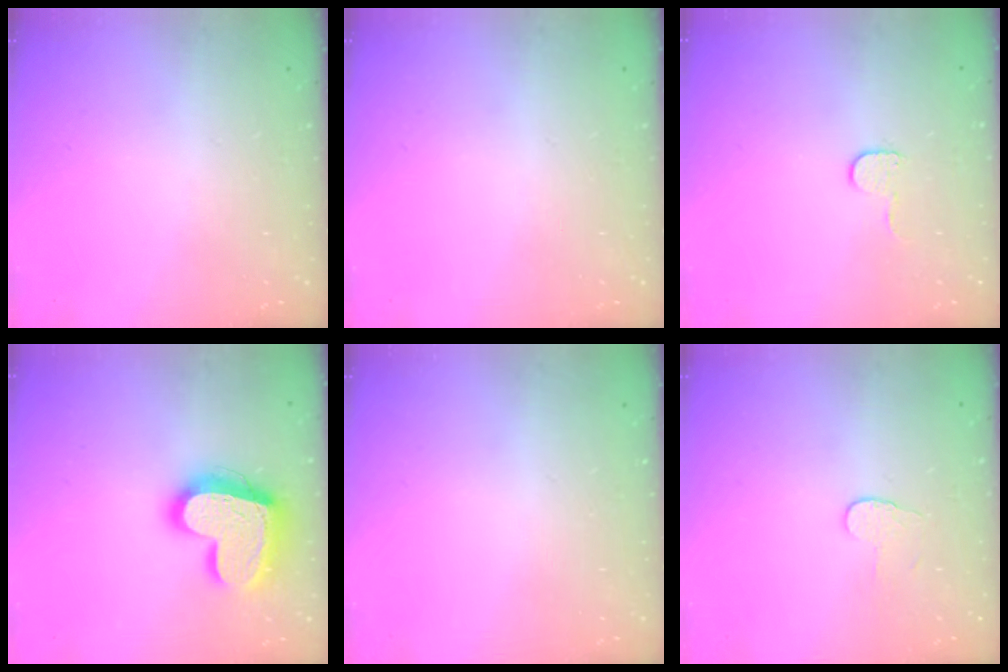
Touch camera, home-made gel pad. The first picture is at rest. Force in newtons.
{"total": 0.0}
{"total": 5.0, "press": 4.9, "slide": 0.5}
{"total": 19.9, "press": 19.9, "slide": 1.1}
{"total": 0.0}
{"total": 3.7, "press": 3.7, "slide": 0.3}